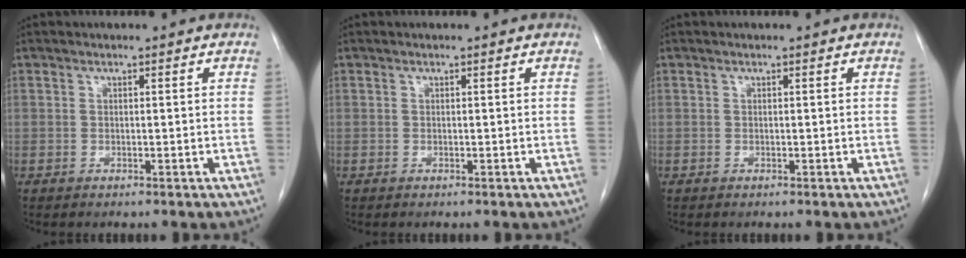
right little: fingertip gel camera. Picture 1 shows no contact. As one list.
[{"total": 0.0}, {"total": 0.0}]